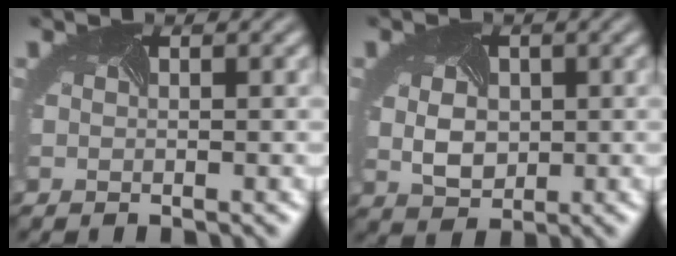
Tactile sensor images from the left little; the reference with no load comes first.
{"total": 3.2, "force": [0.1, 2.5, 1.9], "torque": [-0.047, -0.008, 0.012]}